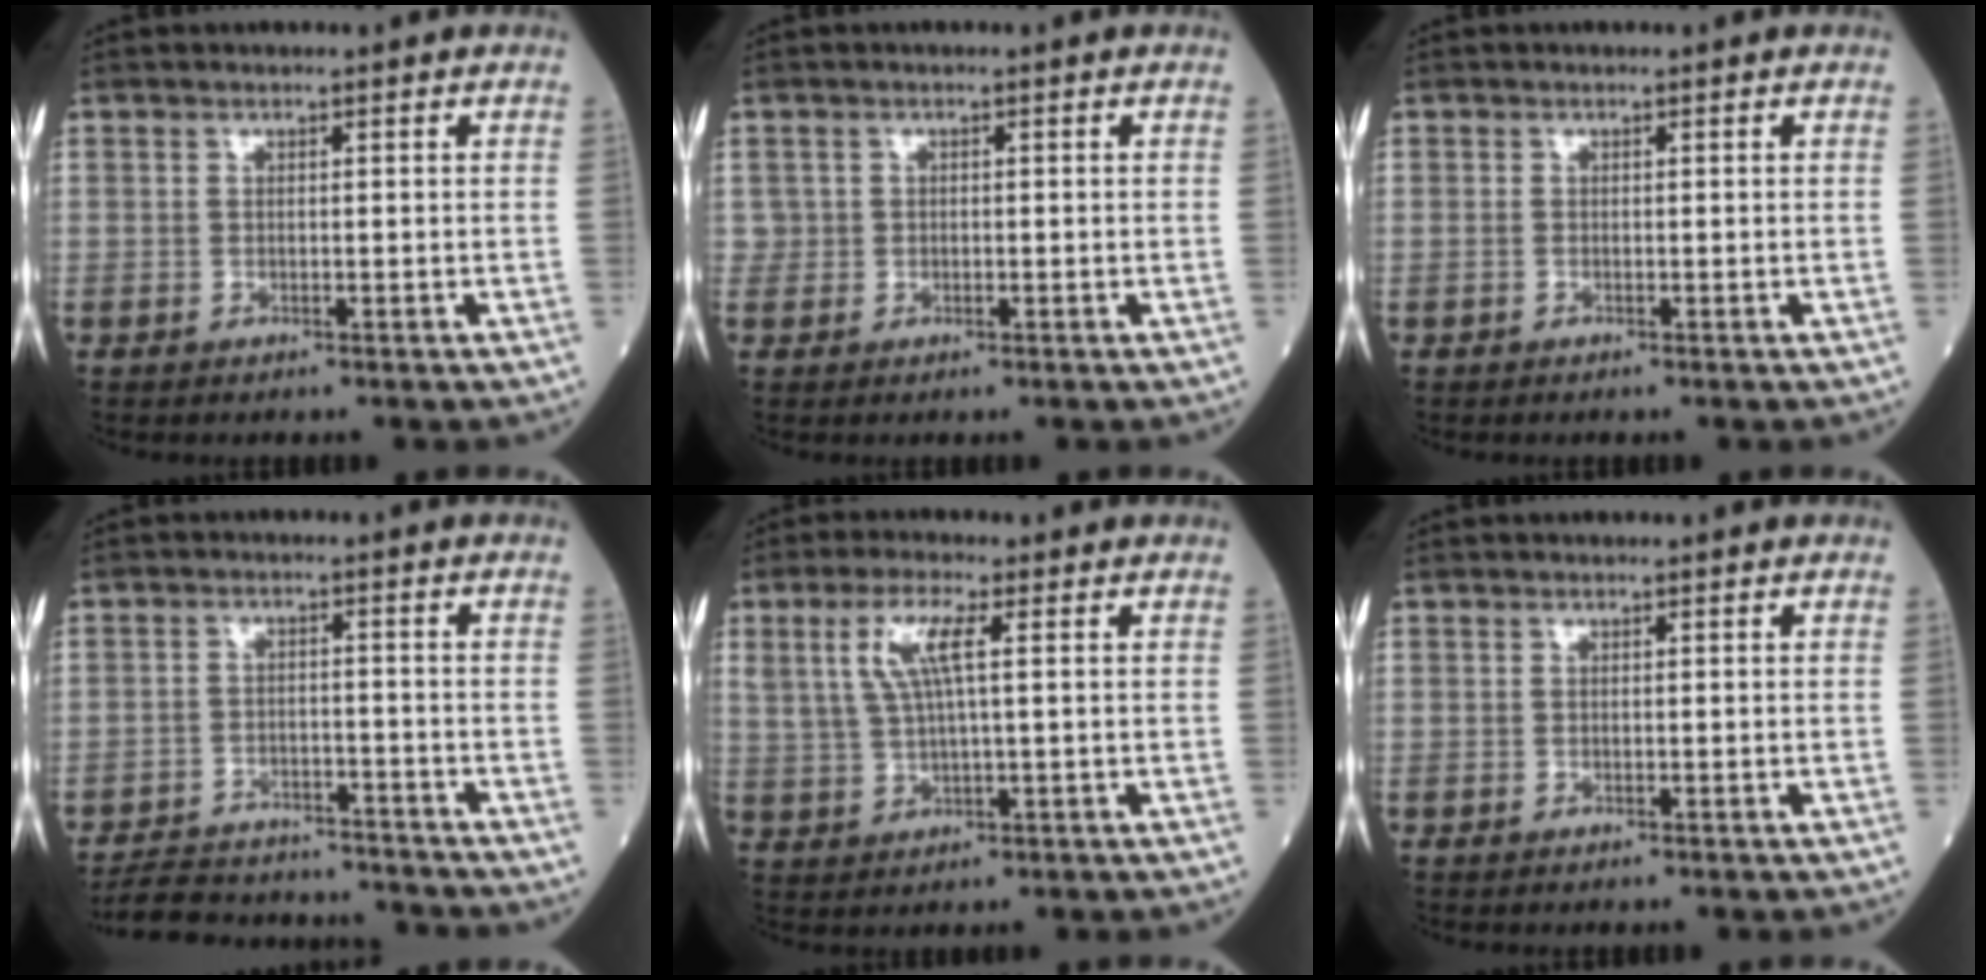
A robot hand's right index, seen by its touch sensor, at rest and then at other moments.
{"total": 1.5, "force": [0.0, 1.5, -0.2], "torque": [0.012, 0.005, -0.001]}
{"total": 0.0}
{"total": 12.1, "force": [-11.5, 3.1, 2.2], "torque": [-0.040, 0.014, -0.167]}
{"total": 6.2, "force": [2.1, 1.1, 5.7], "torque": [-0.127, 0.014, 0.046]}
{"total": 0.0}